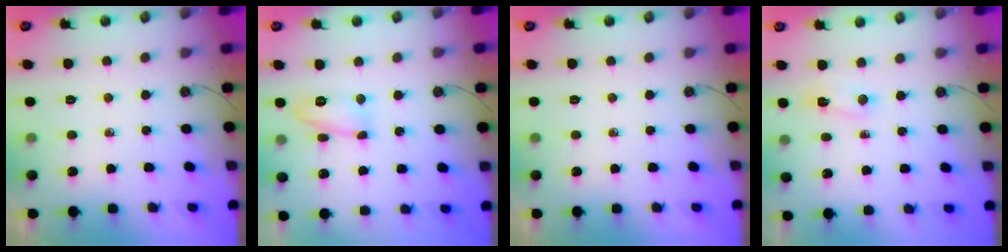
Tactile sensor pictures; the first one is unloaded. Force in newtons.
{"total": 9.8, "press": 9.6, "slide": 2.1}
{"total": 0.0}
{"total": 3.1, "press": 3.1, "slide": 0.4}